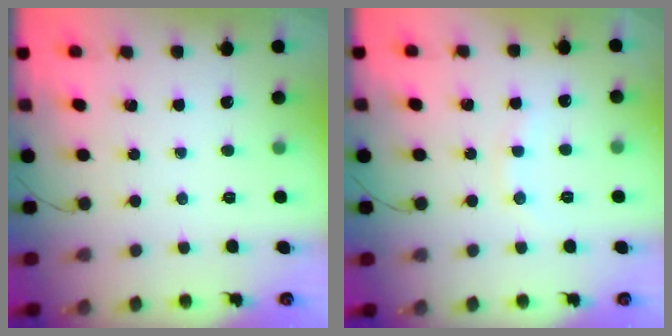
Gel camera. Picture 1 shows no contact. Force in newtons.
{"total": 5.2, "press": 5.1, "slide": 0.9}